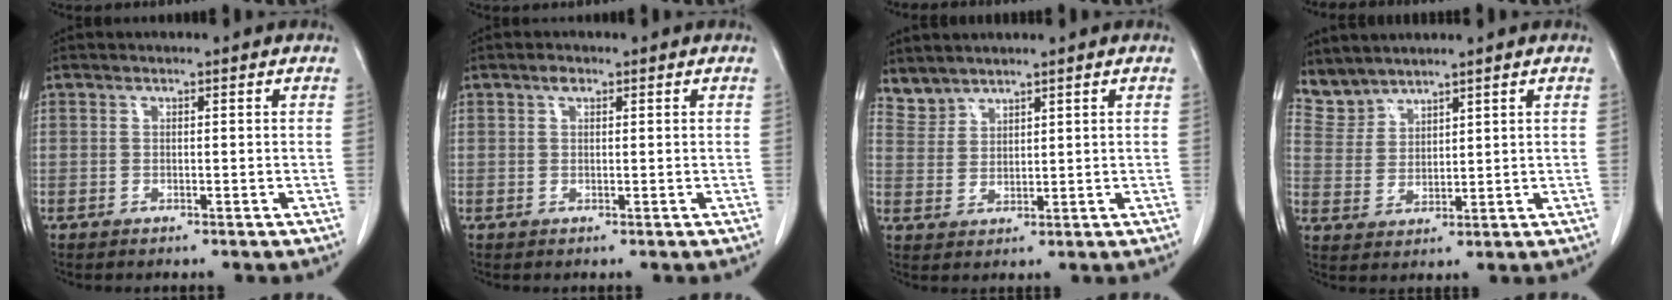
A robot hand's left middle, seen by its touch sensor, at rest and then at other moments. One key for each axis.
{"total": 1.0, "fx": 0.6, "fy": 0.5, "fz": 0.7, "tx": -0.015, "ty": 0.004, "tz": 0.009}
{"total": 3.1, "fx": 3.0, "fy": 0.8, "fz": -0.4, "tx": 0.005, "ty": 0.009, "tz": 0.068}
{"total": 4.4, "fx": 4.2, "fy": 1.0, "fz": -0.5, "tx": 0.004, "ty": 0.007, "tz": 0.099}